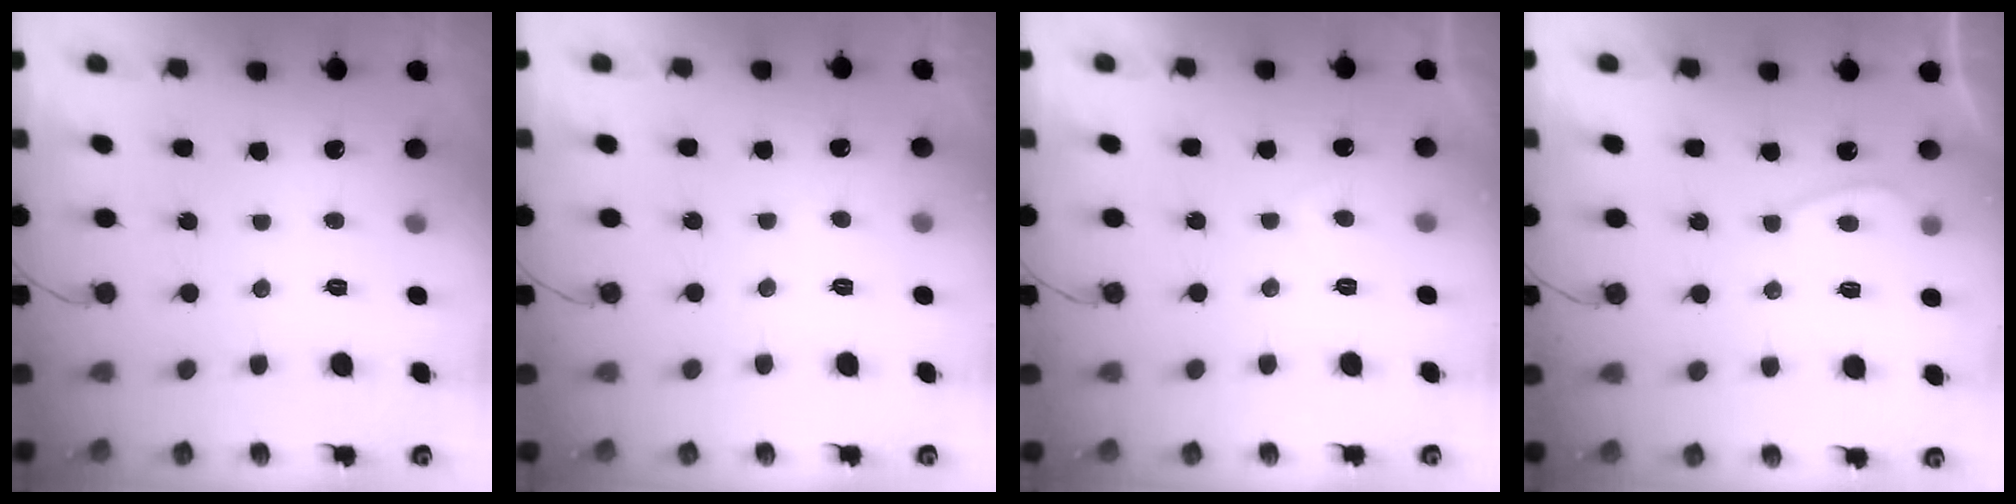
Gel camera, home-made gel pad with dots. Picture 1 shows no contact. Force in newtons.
{"total": 2.9, "press": 2.9, "slide": 0.3}
{"total": 1.5, "press": 1.3, "slide": 0.7}
{"total": 3.1, "press": 3.0, "slide": 0.8}